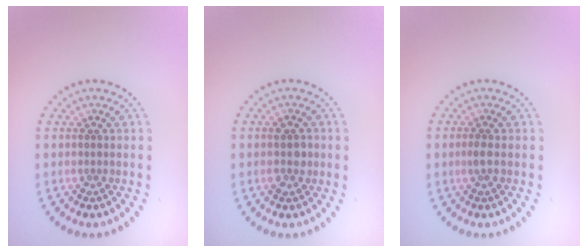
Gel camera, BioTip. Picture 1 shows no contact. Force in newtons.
{"total": 1.6, "press": 1.6, "slide": 0.1}
{"total": 0.8, "press": 0.8, "slide": 0.2}